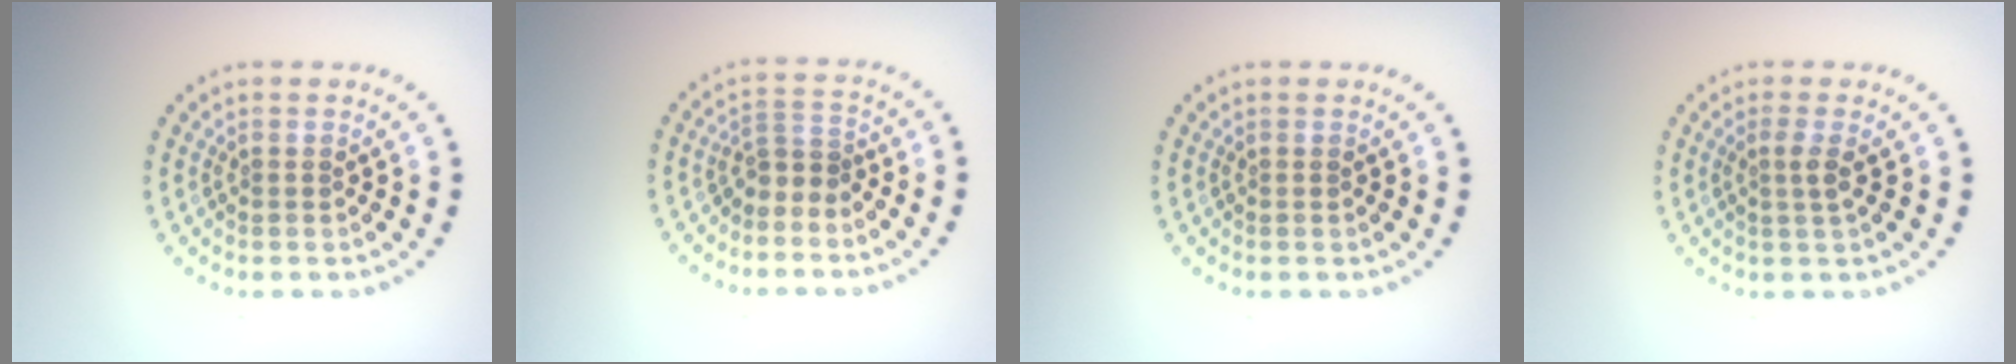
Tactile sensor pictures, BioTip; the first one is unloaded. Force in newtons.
{"total": 1.9, "press": 1.2, "slide": 1.5}
{"total": 0.0}
{"total": 1.5, "press": 1.1, "slide": 1.0}